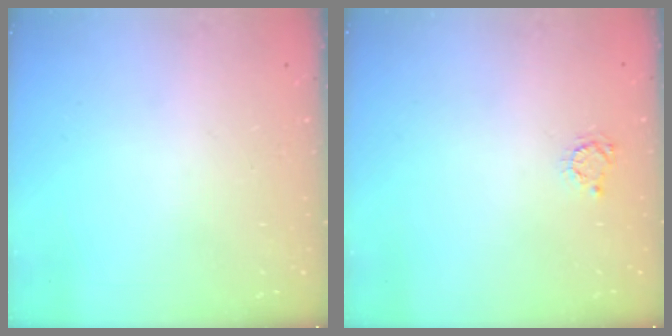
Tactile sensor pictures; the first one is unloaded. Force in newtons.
{"total": 3.8, "press": 3.8, "slide": 0.5}